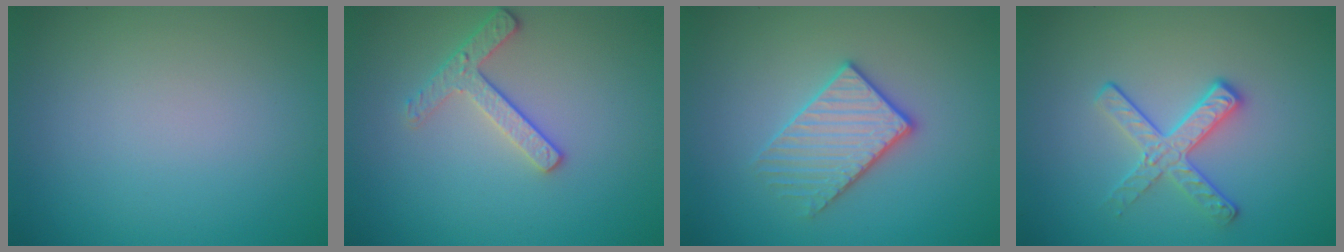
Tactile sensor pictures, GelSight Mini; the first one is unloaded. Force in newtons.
{"total": 2.4, "press": 2.3, "slide": 0.8}
{"total": 3.2, "press": 3.0, "slide": 1.1}
{"total": 2.9, "press": 2.6, "slide": 1.4}